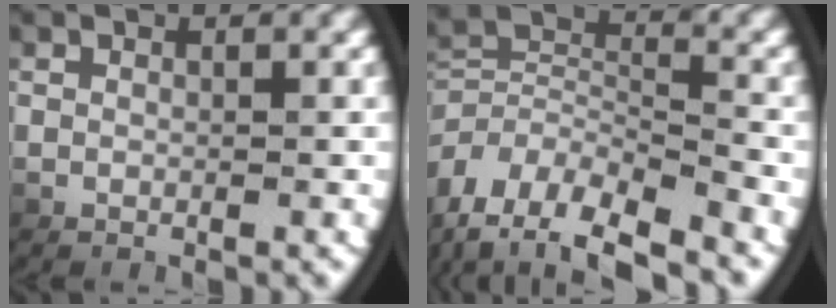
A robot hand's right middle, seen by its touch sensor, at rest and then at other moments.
{"total": 7.7, "force": [-3.3, 5.5, 4.3], "torque": [-0.093, -0.016, -0.056]}